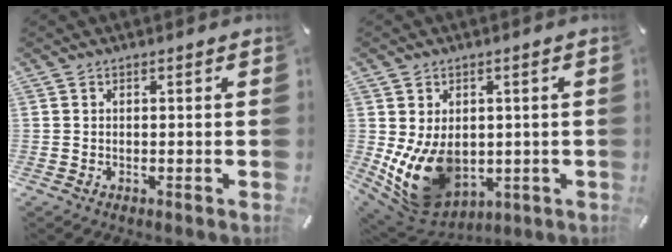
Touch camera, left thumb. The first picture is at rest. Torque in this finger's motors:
{"motor_torque": [2.33, 2.68, 1.33, -0.15, 0.30]}